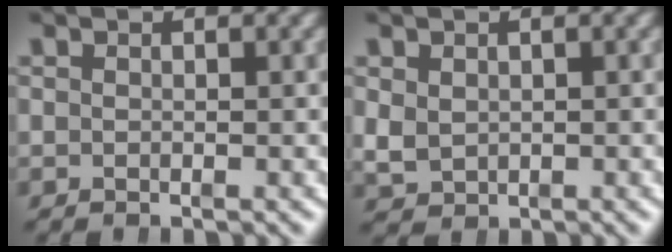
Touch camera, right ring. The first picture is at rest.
{"total": 2.3, "force": [0.2, 2.1, 0.9], "torque": [-0.030, -0.016, 0.018]}